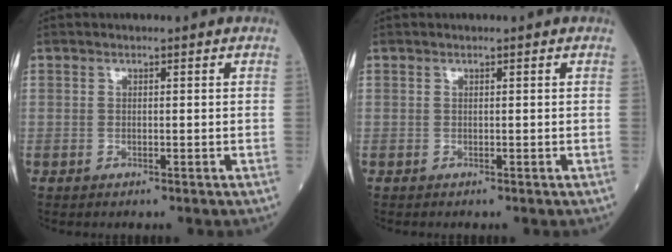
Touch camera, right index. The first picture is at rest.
{"total": 0.0}